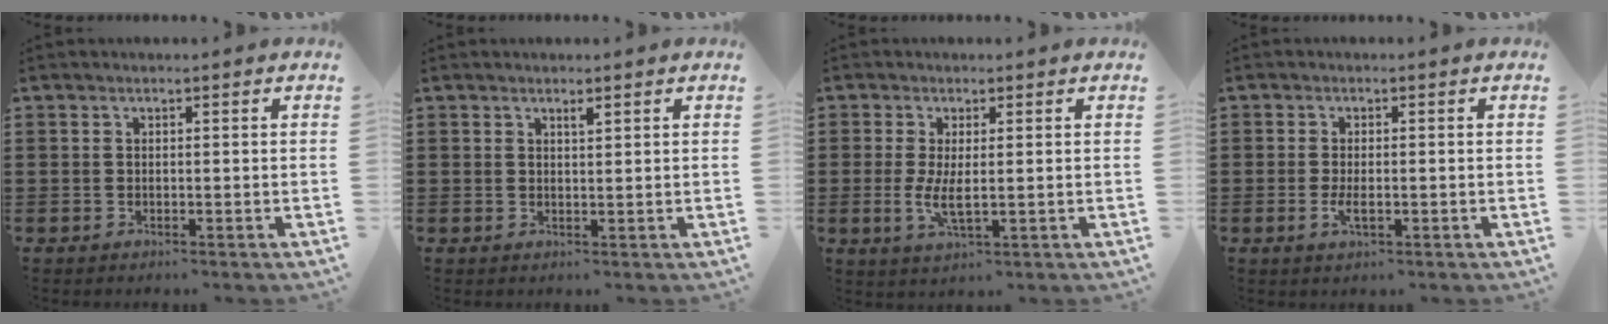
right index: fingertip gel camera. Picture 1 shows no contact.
{"total": 0.9, "force": [0.8, 0.1, 0.5], "torque": [-0.010, 0.000, 0.014]}
{"total": 4.2, "force": [0.0, 1.2, 4.0], "torque": [-0.082, -0.004, -0.001]}
{"total": 2.4, "force": [-0.5, 0.8, 2.2], "torque": [-0.047, -0.006, -0.011]}